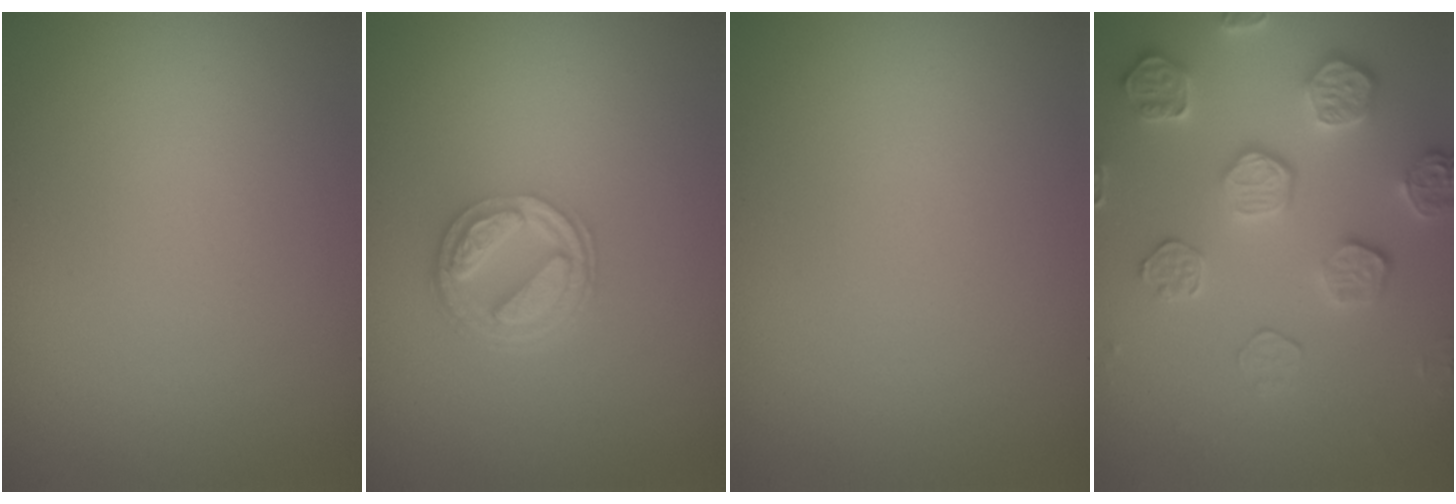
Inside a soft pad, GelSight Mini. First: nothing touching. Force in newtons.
{"total": 4.5, "press": 3.3, "slide": 3.0}
{"total": 0.0}
{"total": 4.4, "press": 4.3, "slide": 1.1}